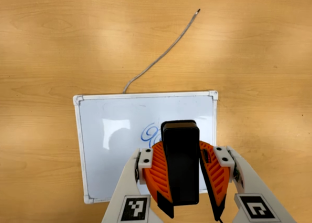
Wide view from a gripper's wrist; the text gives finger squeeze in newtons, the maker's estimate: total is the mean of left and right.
{"total": 10.3, "left": 9.6, "right": 10.9}